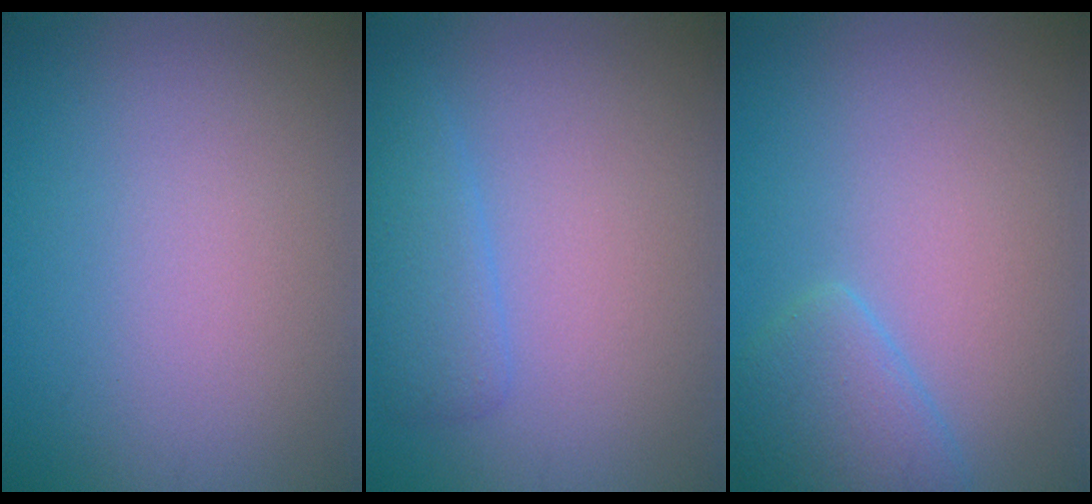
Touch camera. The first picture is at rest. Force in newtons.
{"total": 2.2, "press": 2.2, "slide": 0.1}
{"total": 3.0, "press": 2.9, "slide": 0.3}